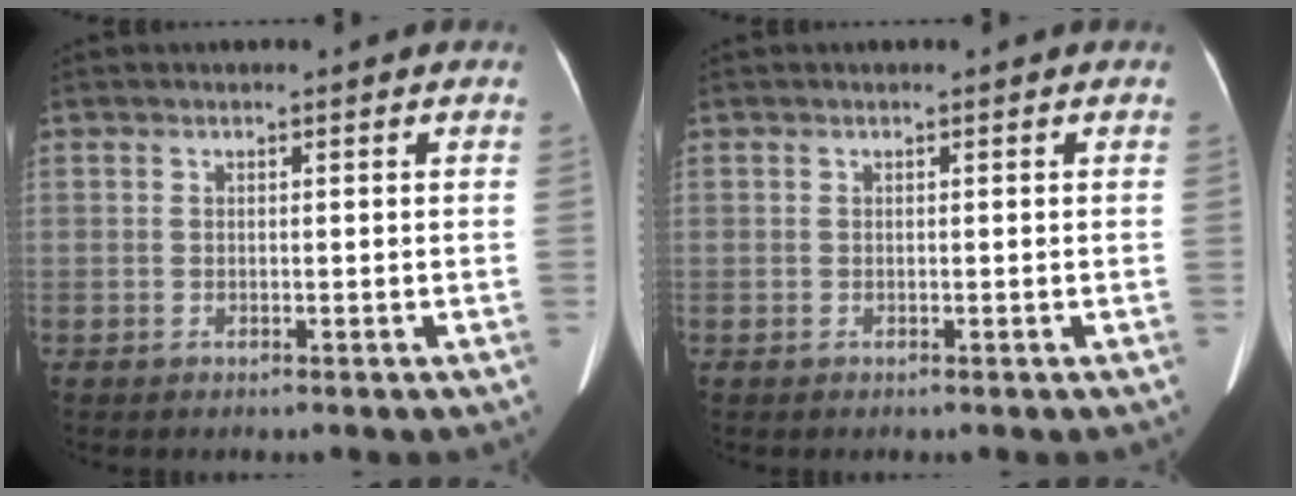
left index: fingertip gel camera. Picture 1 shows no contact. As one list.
[{"total": 0.0}]